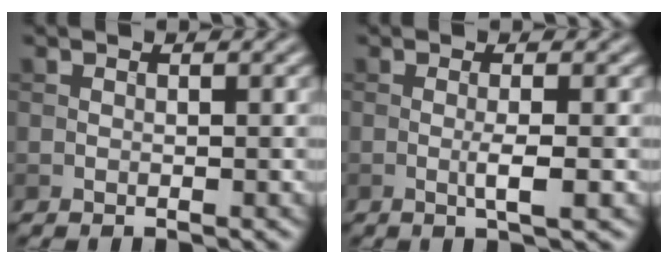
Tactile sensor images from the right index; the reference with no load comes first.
{"total": 2.2, "force": [-0.4, 0.2, 2.1], "torque": [-0.036, -0.001, -0.011]}